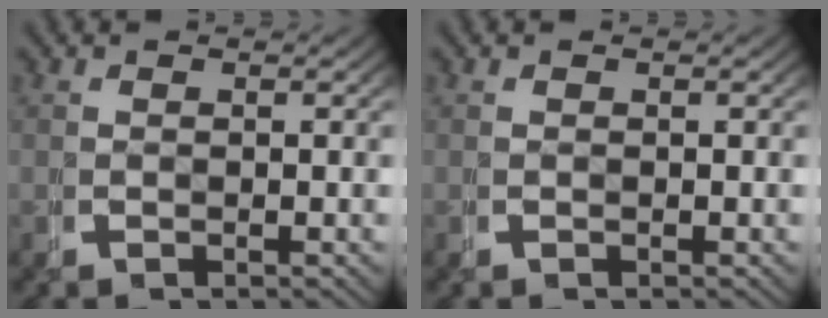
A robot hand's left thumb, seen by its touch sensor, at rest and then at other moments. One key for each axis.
{"total": 0.0}